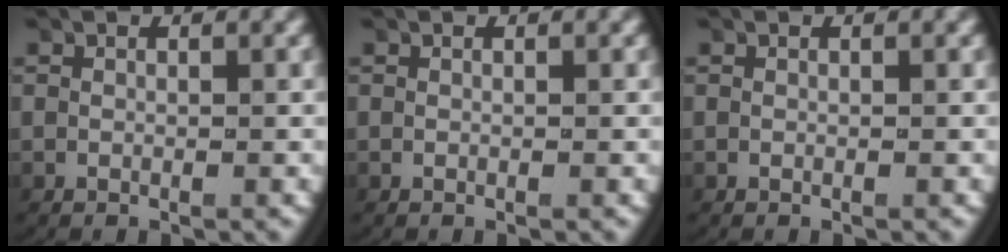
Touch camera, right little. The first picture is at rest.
{"total": 0.0}
{"total": 0.0}